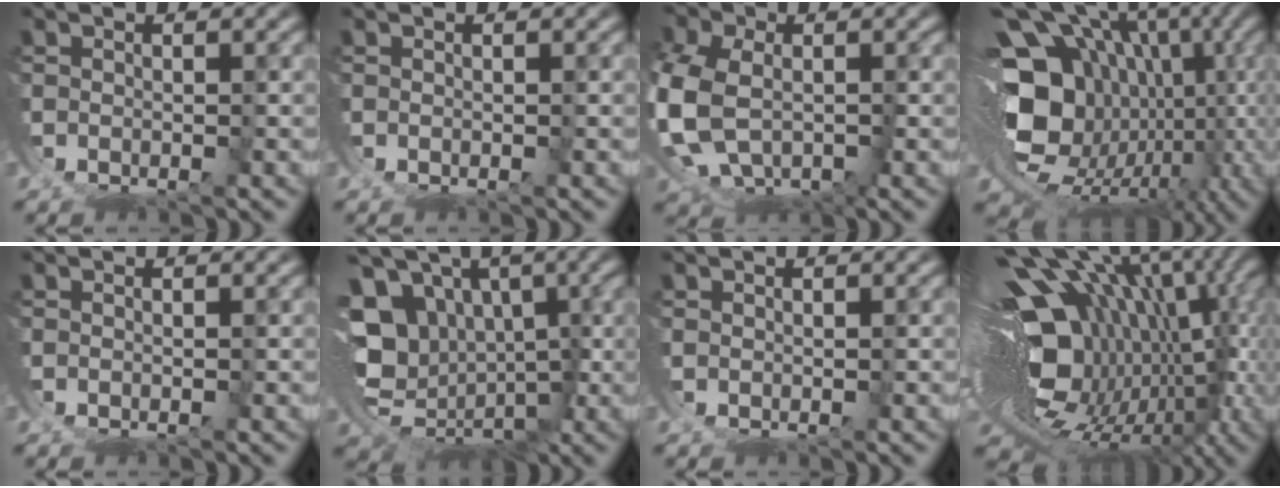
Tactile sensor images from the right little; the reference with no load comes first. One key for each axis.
{"total": 0.0}
{"total": 8.6, "fx": -0.9, "fy": 6.5, "fz": 5.5, "tx": -0.162, "ty": -0.049, "tz": 0.014}
{"total": 19.4, "fx": -2.8, "fy": 13.2, "fz": 14.0, "tx": -0.250, "ty": -0.070, "tz": -0.013}
{"total": 0.0}
{"total": 15.7, "fx": -0.3, "fy": 12.4, "fz": 9.6, "tx": -0.200, "ty": -0.061, "tz": 0.012}
{"total": 1.0, "fx": 0.7, "fy": -0.8, "fz": -0.1, "tx": 0.004, "ty": 0.001, "tz": 0.018}
{"total": 22.7, "fx": -2.6, "fy": 13.8, "fz": 17.9, "tx": -0.285, "ty": -0.057, "tz": -0.010}